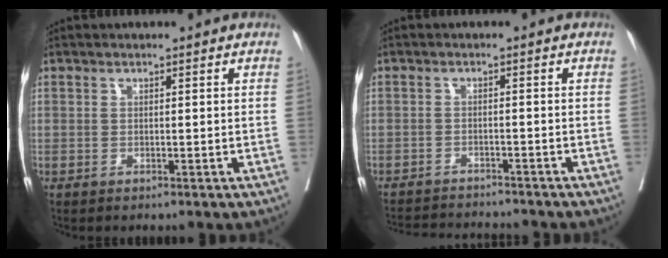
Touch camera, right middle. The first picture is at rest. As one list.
[{"total": 9.2, "force": [-8.9, 0.7, 2.2], "torque": [-0.031, -0.002, -0.128]}]